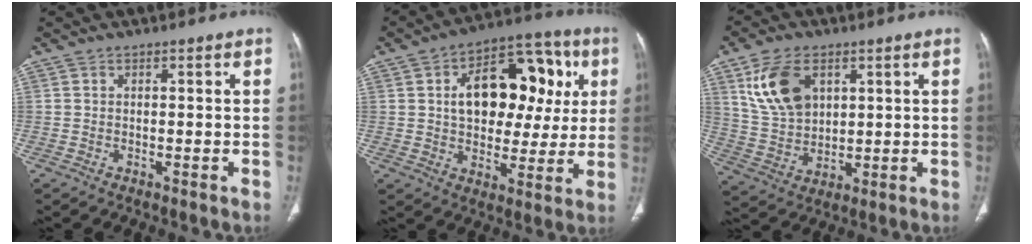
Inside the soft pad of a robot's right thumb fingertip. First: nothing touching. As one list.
[{"total": 20.1, "force": [4.4, 12.8, 14.9], "torque": [-0.162, 0.026, 0.066]}, {"total": 12.3, "force": [4.8, 8.0, 7.9], "torque": [-0.134, -0.014, 0.106]}]